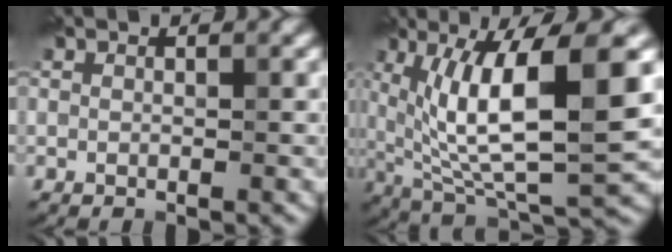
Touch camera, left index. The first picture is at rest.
{"total": 11.3, "force": [2.1, 3.2, 10.6], "torque": [-0.178, -0.007, 0.042]}